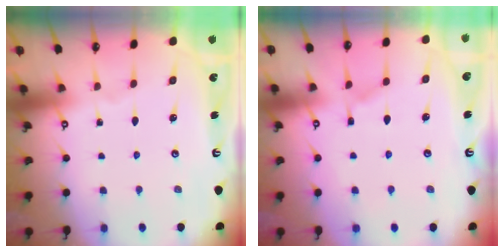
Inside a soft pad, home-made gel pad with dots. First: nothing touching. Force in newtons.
{"total": 5.7, "press": 5.6, "slide": 0.7}